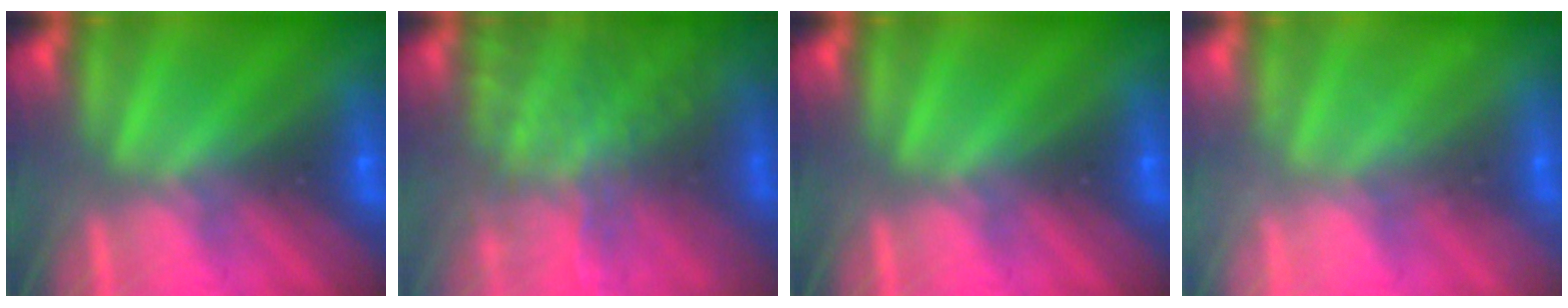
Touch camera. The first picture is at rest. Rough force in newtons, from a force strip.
{"total": 7.2}
{"total": 0.0}
{"total": 2.2}